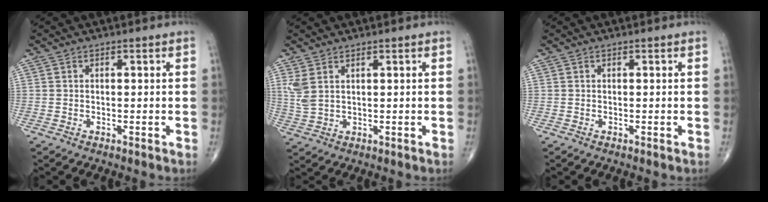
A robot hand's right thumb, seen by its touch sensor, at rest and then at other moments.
{"total": 4.0, "force": [1.9, 1.9, 3.0], "torque": [-0.074, -0.002, 0.049]}
{"total": 0.0}